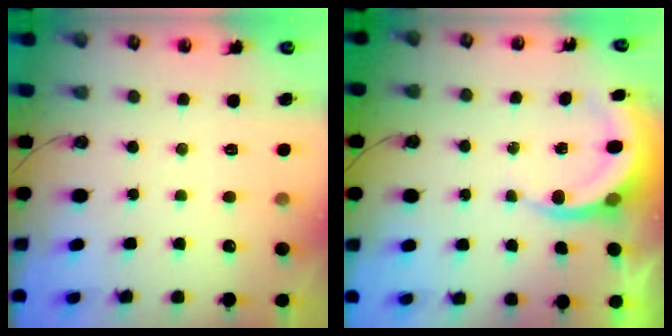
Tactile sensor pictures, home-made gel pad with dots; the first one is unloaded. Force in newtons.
{"total": 5.3, "press": 5.3, "slide": 0.3}